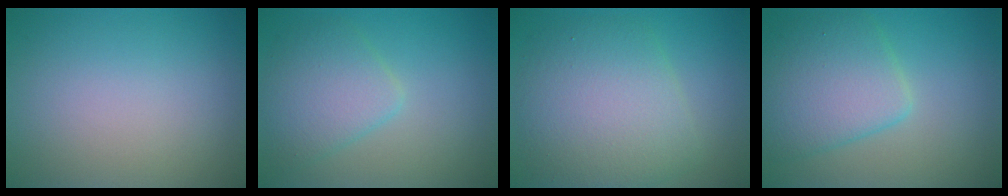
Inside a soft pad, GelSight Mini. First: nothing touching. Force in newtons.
{"total": 4.0, "press": 4.0, "slide": 0.0}
{"total": 7.7, "press": 7.7, "slide": 0.1}
{"total": 5.6, "press": 5.6, "slide": 0.2}